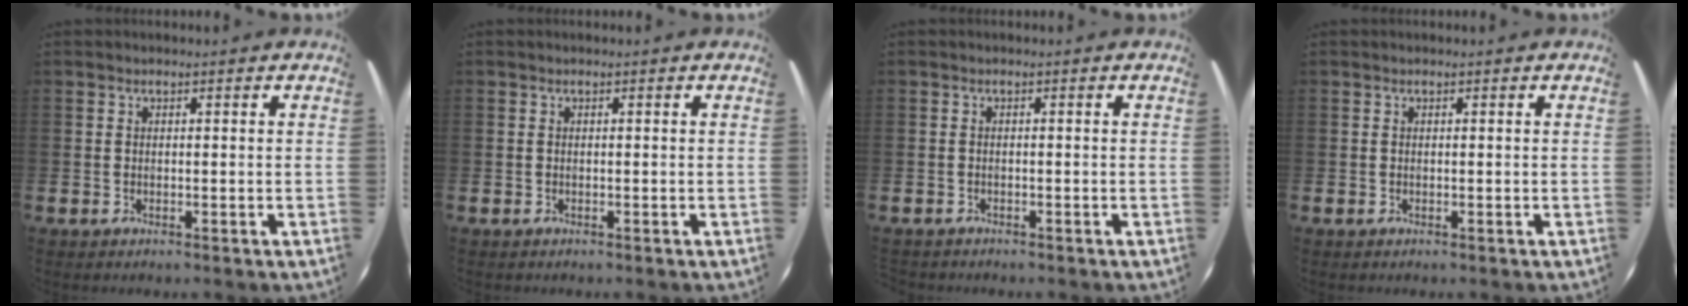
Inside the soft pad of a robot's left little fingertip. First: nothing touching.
{"total": 0.0}
{"total": 0.7, "force": [-0.7, 0.1, -0.1], "torque": [0.000, 0.003, -0.015]}
{"total": 0.0}